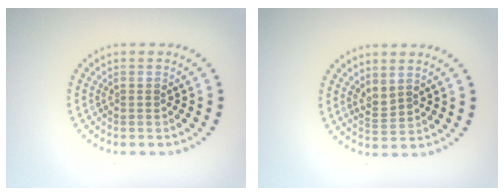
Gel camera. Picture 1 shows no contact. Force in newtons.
{"total": 1.7, "press": 1.4, "slide": 1.0}